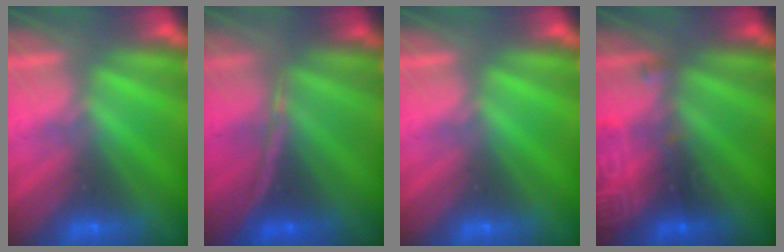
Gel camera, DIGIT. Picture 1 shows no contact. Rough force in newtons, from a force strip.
{"total": 1.3}
{"total": 0.0}
{"total": 3.0}